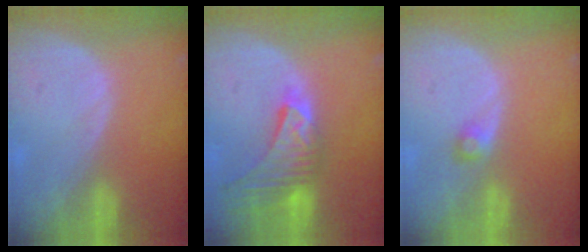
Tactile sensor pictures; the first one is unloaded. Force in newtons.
{"total": 9.2, "press": 8.3, "slide": 4.0}
{"total": 1.8, "press": 1.7, "slide": 0.3}